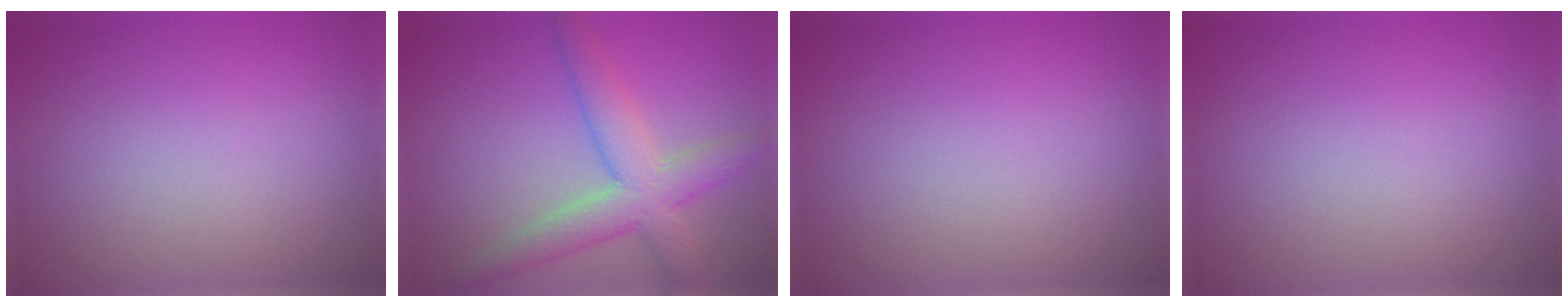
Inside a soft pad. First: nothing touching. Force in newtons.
{"total": 5.5, "press": 5.5, "slide": 0.2}
{"total": 0.0}
{"total": 0.0}